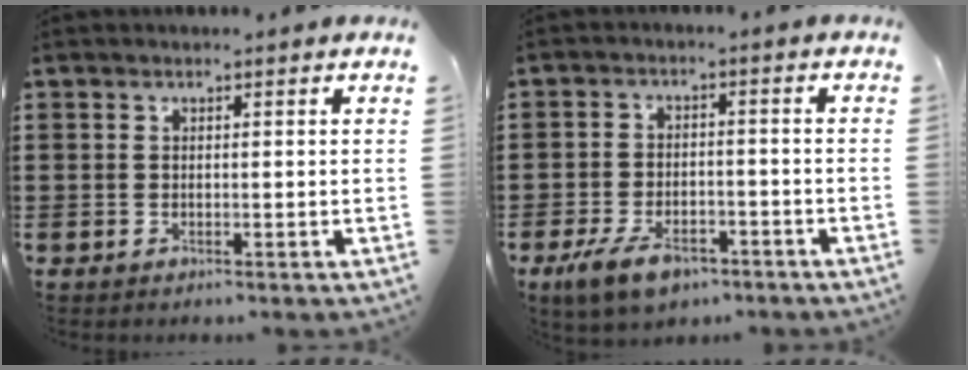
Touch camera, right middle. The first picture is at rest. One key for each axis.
{"total": 5.8, "fx": -4.1, "fy": 2.7, "fz": 3.1, "tx": -0.069, "ty": 0.004, "tz": -0.079}